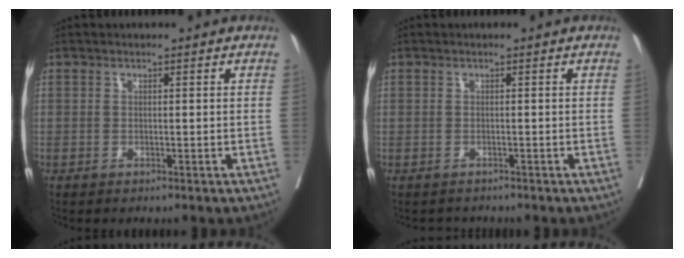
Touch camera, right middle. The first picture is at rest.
{"total": 1.4, "force": [-1.1, 0.8, -0.4], "torque": [-0.006, -0.001, -0.019]}